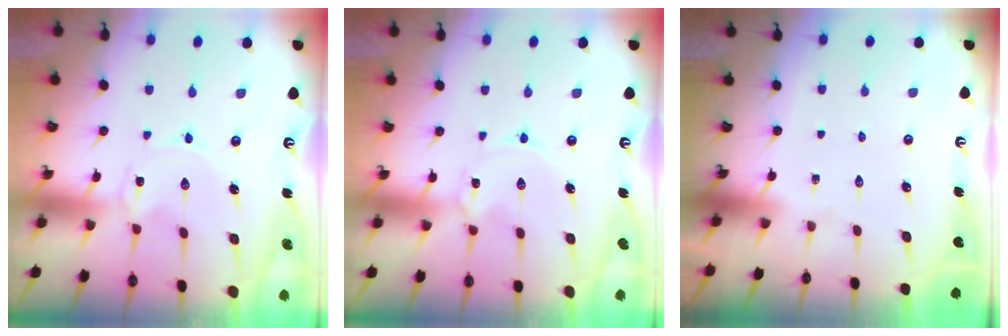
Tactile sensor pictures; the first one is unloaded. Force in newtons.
{"total": 1.4, "press": 1.4, "slide": 0.1}
{"total": 0.0}